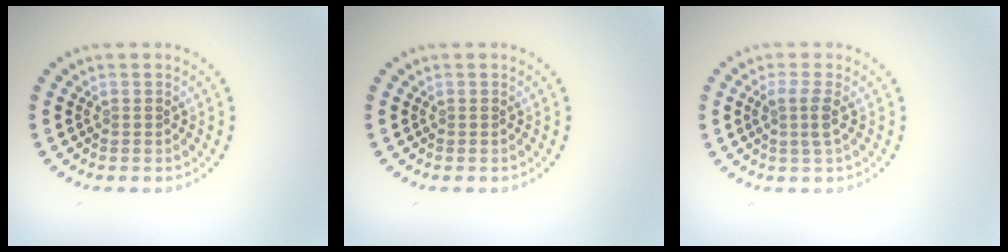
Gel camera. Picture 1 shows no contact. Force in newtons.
{"total": 0.0}
{"total": 1.9, "press": 1.5, "slide": 1.2}